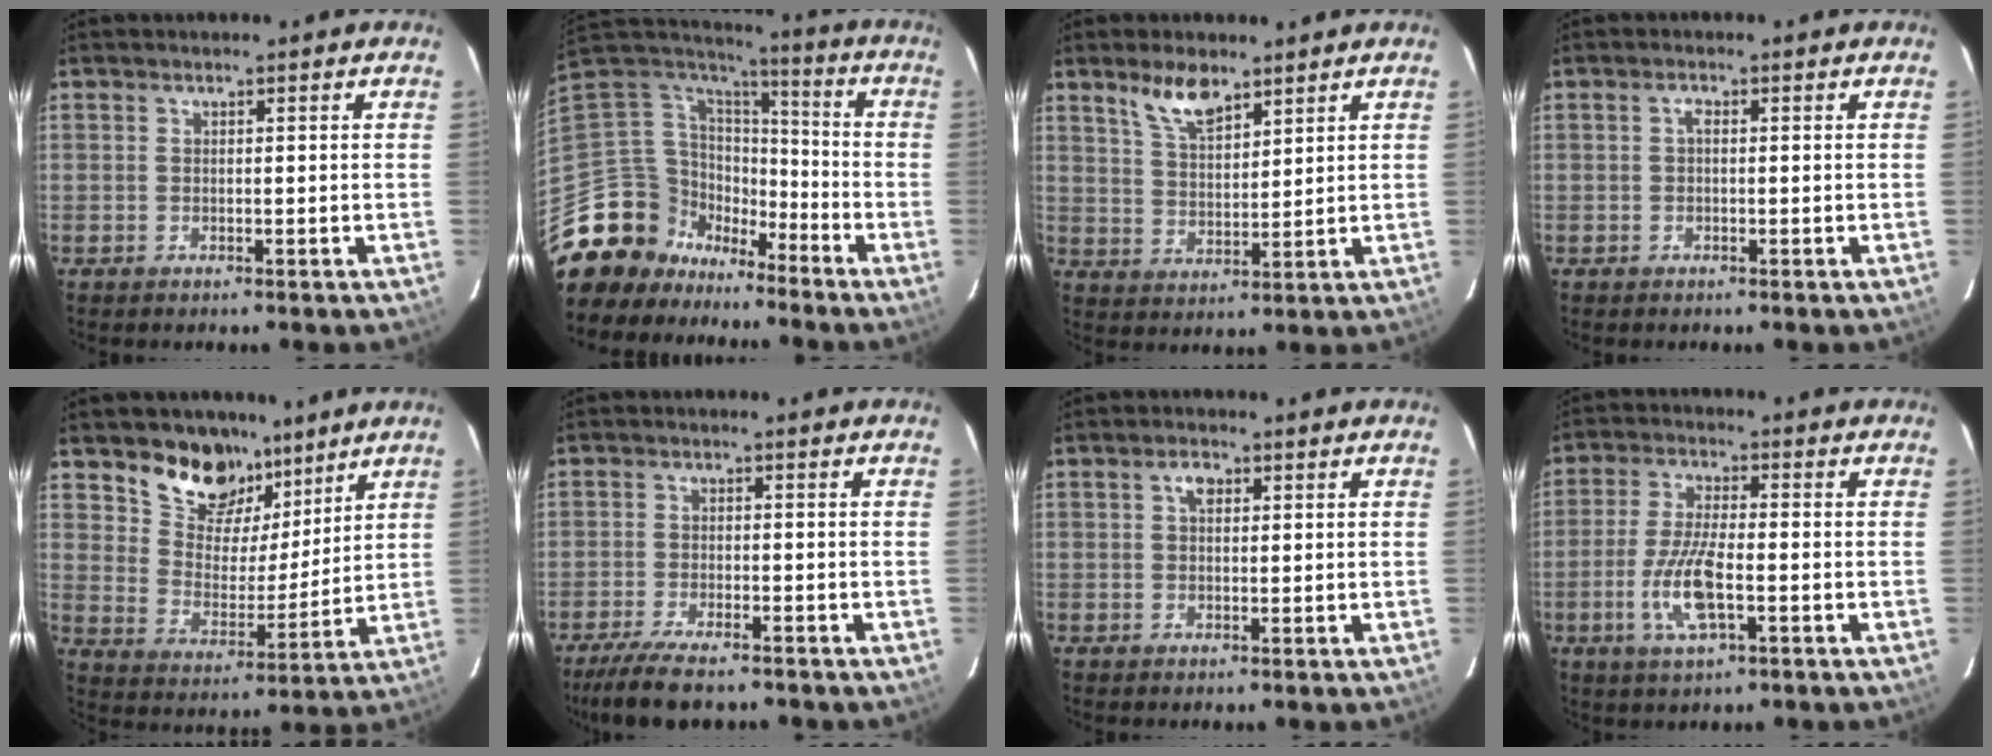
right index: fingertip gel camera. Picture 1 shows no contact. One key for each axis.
{"total": 17.4, "fx": -12.5, "fy": 11.2, "fz": 4.6, "tx": -0.136, "ty": 0.032, "tz": -0.219}
{"total": 7.1, "fx": 5.1, "fy": 2.6, "fz": 4.1, "tx": -0.074, "ty": 0.003, "tz": 0.101}
{"total": 0.9, "fx": 0.0, "fy": 0.5, "fz": 0.8, "tx": -0.015, "ty": 0.006, "tz": -0.003}
{"total": 13.1, "fx": 9.3, "fy": 8.0, "fz": 4.6, "tx": -0.090, "ty": 0.004, "tz": 0.170}
{"total": 9.1, "fx": -7.5, "fy": 2.0, "fz": 4.9, "tx": -0.119, "ty": -0.026, "tz": -0.130}
{"total": 2.3, "fx": 0.7, "fy": 1.4, "fz": 1.6, "tx": -0.028, "ty": 0.009, "tz": 0.012}
{"total": 9.2, "fx": -3.0, "fy": 2.4, "fz": 8.3, "tx": -0.176, "ty": -0.005, "tz": -0.060}